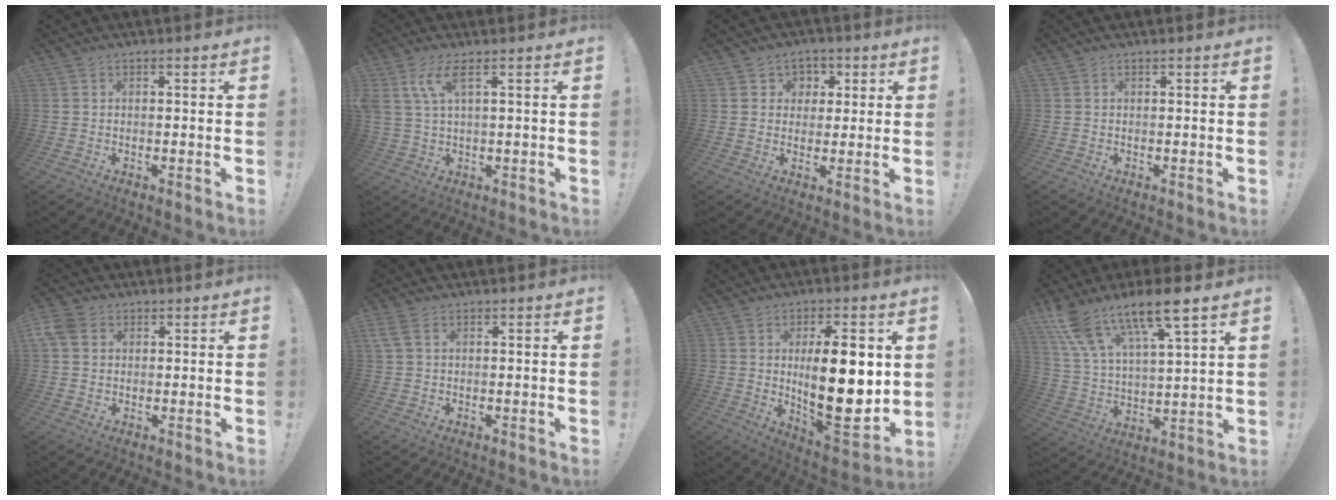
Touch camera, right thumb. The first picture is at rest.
{"total": 7.3, "force": [3.0, 1.9, 6.3], "torque": [-0.130, -0.009, 0.057]}
{"total": 4.8, "force": [0.9, 4.7, 0.6], "torque": [0.001, -0.007, 0.015]}
{"total": 0.0}
{"total": 6.6, "force": [2.3, 5.0, 3.7], "torque": [-0.072, 0.003, 0.049]}
{"total": 3.0, "force": [1.2, 1.2, 2.5], "torque": [-0.051, 0.004, 0.026]}
{"total": 20.1, "force": [1.8, 7.7, 18.4], "torque": [-0.294, -0.025, 0.028]}
{"total": 15.2, "force": [11.7, 3.3, 9.0], "torque": [-0.171, -0.080, 0.201]}